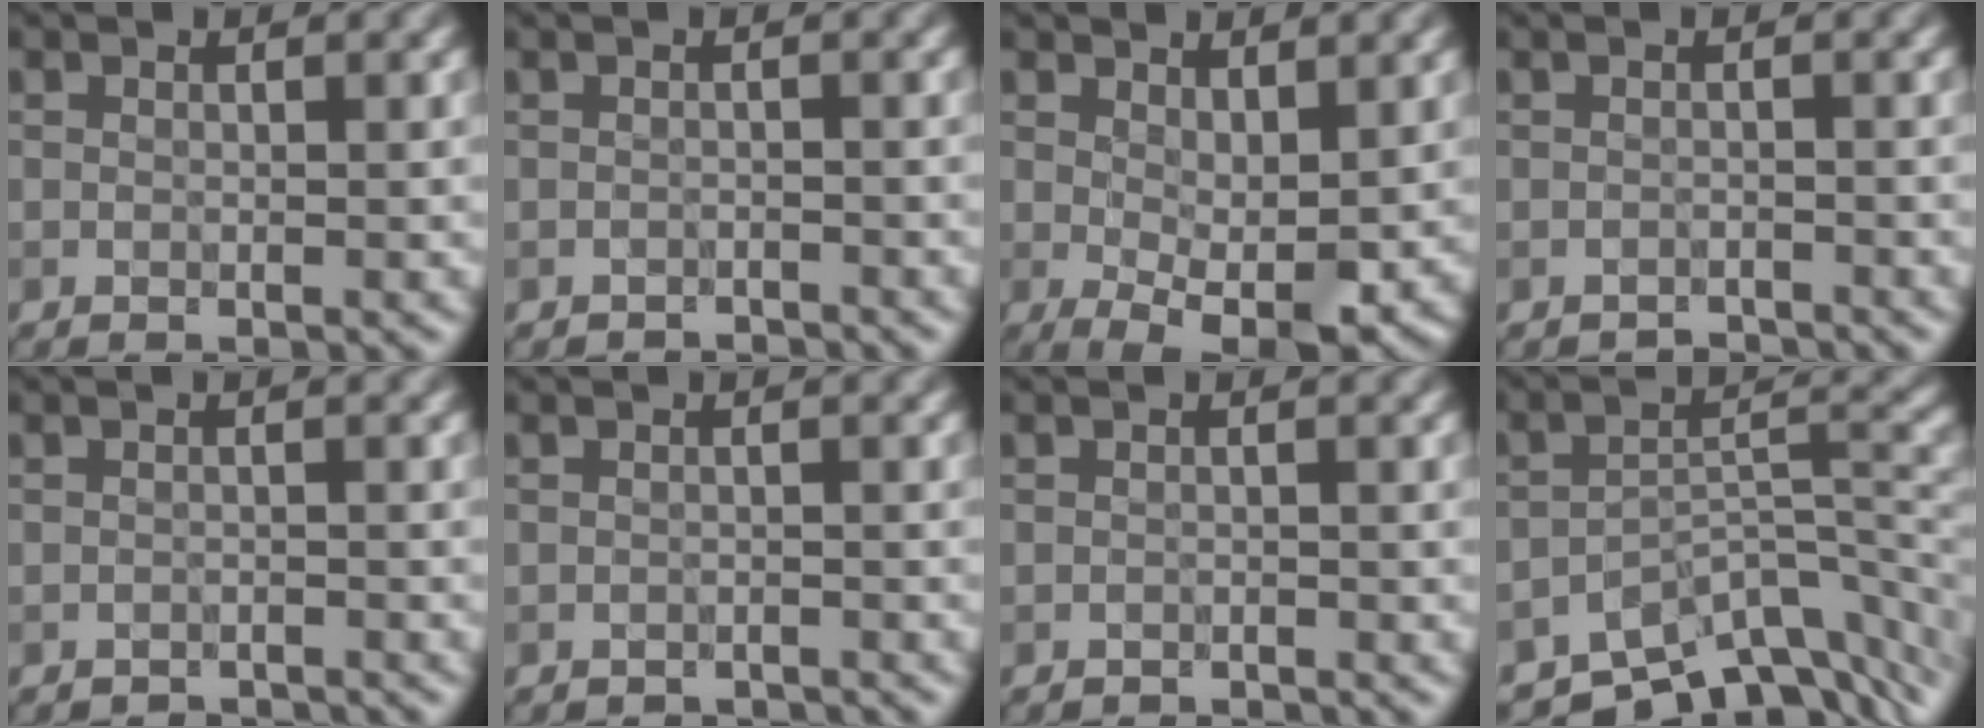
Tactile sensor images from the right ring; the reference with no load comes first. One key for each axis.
{"total": 1.5, "fx": -1.5, "fy": 0.2, "fz": 0.1, "tx": 0.003, "ty": -0.004, "tz": -0.024}
{"total": 4.7, "fx": 0.5, "fy": 1.9, "fz": 4.3, "tx": -0.073, "ty": -0.010, "tz": 0.014}
{"total": 1.4, "fx": -1.4, "fy": 0.3, "fz": 0.0, "tx": 0.002, "ty": -0.001, "tz": -0.023}
{"total": 1.7, "fx": -1.7, "fy": 0.2, "fz": 0.1, "tx": 0.003, "ty": -0.004, "tz": -0.024}
{"total": 1.4, "fx": -1.3, "fy": 0.2, "fz": 0.0, "tx": 0.002, "ty": -0.005, "tz": -0.019}
{"total": 0.8, "fx": -0.8, "fy": 0.1, "fz": 0.0, "tx": 0.000, "ty": -0.005, "tz": -0.013}
{"total": 8.9, "fx": -6.5, "fy": 3.7, "fz": 4.8, "tx": -0.062, "ty": -0.021, "tz": -0.098}